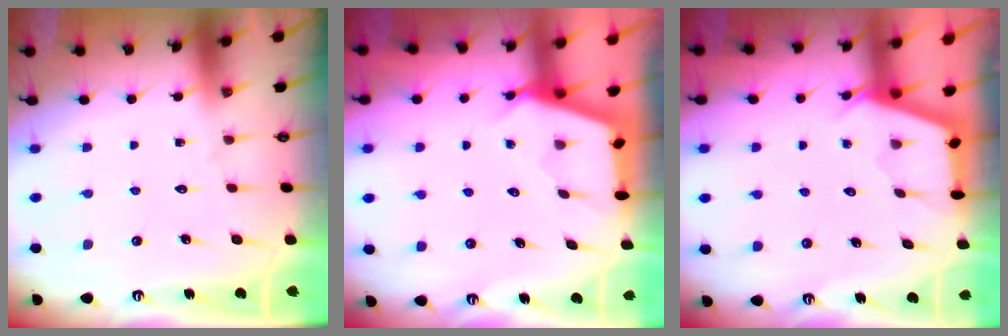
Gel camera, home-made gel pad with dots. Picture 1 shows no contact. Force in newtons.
{"total": 3.0, "press": 3.0, "slide": 0.3}
{"total": 2.9, "press": 2.9, "slide": 0.3}